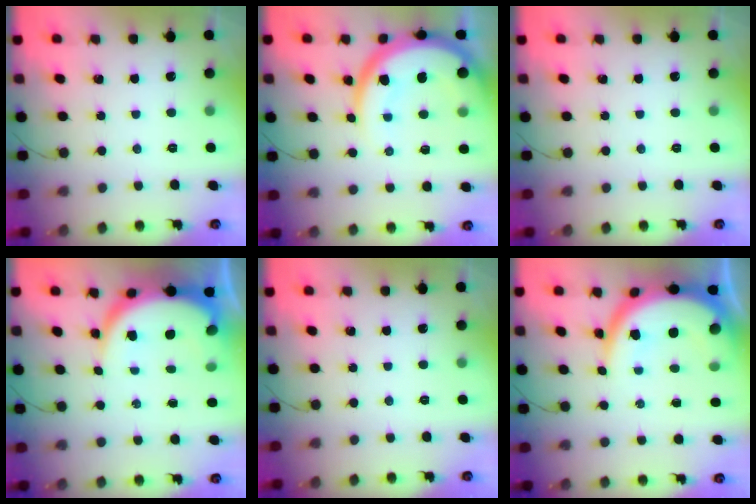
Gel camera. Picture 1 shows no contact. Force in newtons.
{"total": 16.4, "press": 16.3, "slide": 1.5}
{"total": 0.0}
{"total": 10.8, "press": 10.7, "slide": 1.1}
{"total": 0.0}
{"total": 13.6, "press": 13.5, "slide": 1.1}